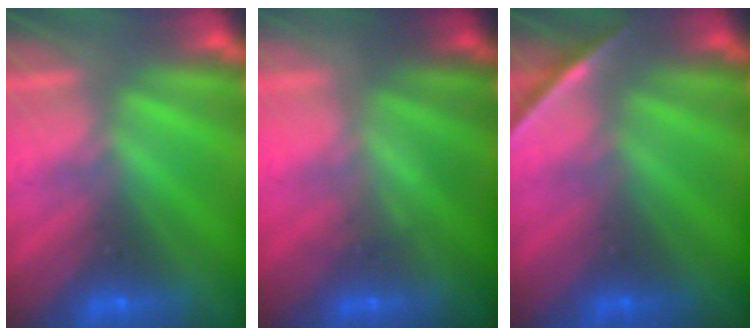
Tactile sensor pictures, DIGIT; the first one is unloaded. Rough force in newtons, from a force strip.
{"total": 2.0}
{"total": 1.6}